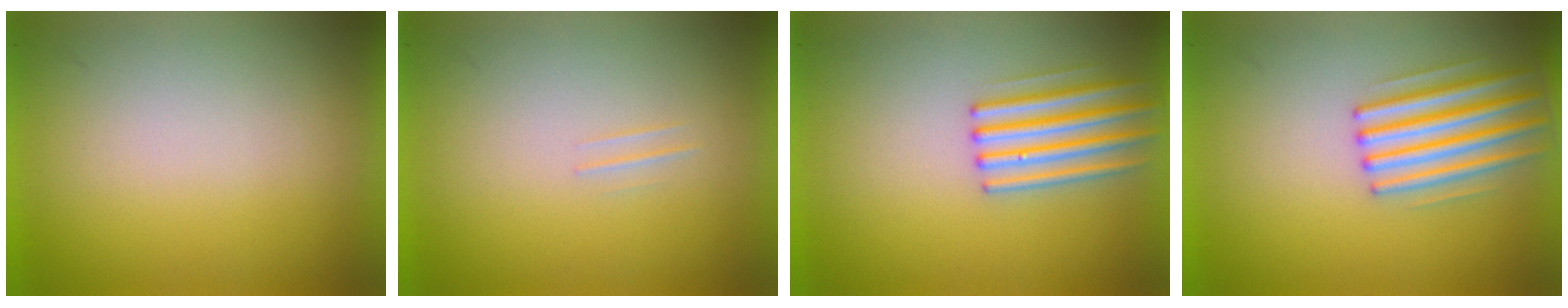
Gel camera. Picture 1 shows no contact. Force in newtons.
{"total": 1.1}
{"total": 3.2}
{"total": 4.2}